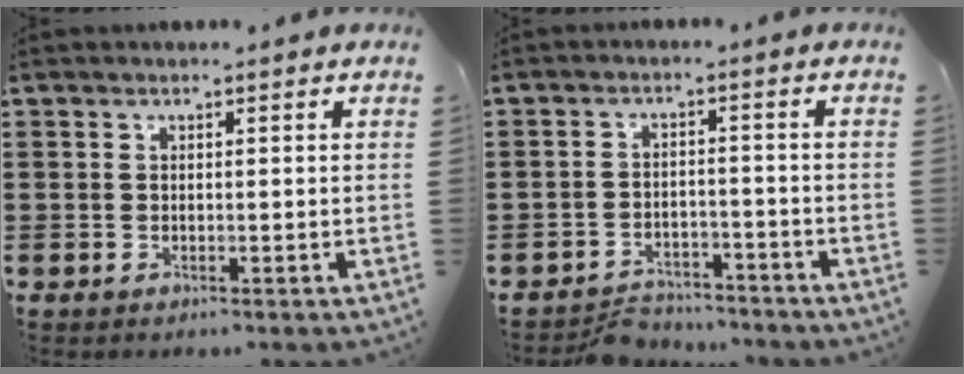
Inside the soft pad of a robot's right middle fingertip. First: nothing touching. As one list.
[{"total": 3.6, "force": [-3.5, 0.9, 0.1], "torque": [-0.008, 0.003, -0.072]}]